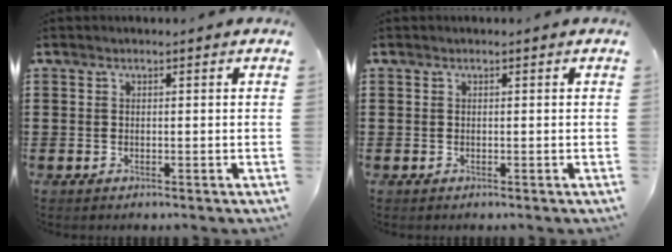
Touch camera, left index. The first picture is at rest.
{"total": 0.0}